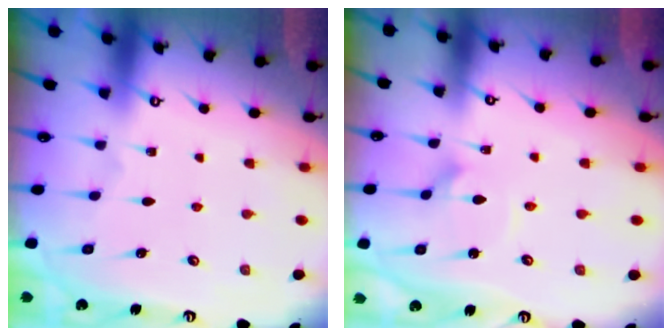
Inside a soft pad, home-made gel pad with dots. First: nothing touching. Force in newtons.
{"total": 1.8, "press": 1.8, "slide": 0.2}